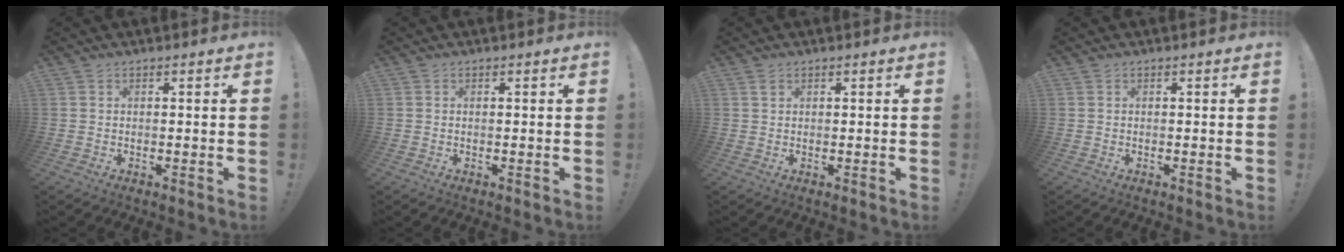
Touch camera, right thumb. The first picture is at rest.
{"total": 0.0}
{"total": 0.9, "force": [0.7, 0.6, 0.4], "torque": [-0.005, 0.000, 0.012]}
{"total": 0.0}